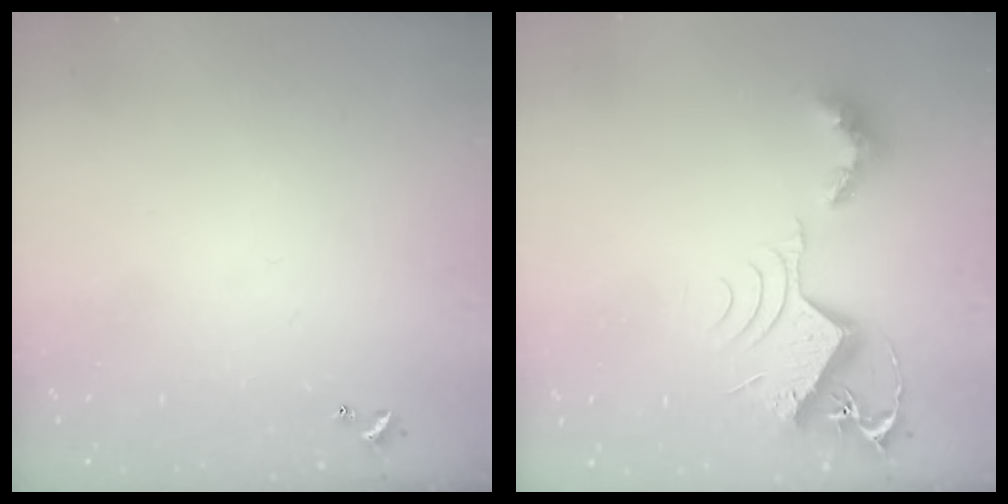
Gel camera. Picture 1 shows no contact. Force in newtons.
{"total": 11.7, "press": 11.7, "slide": 0.4}